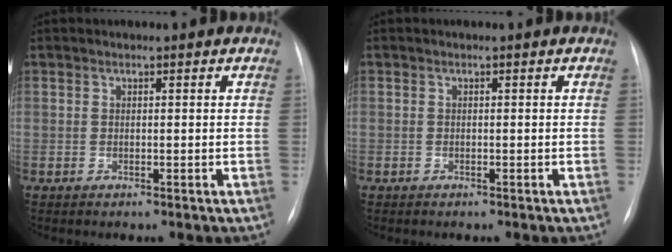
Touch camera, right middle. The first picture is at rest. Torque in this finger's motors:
{"motor_torque": [1.06, -1.08, 0.65, 0.01]}